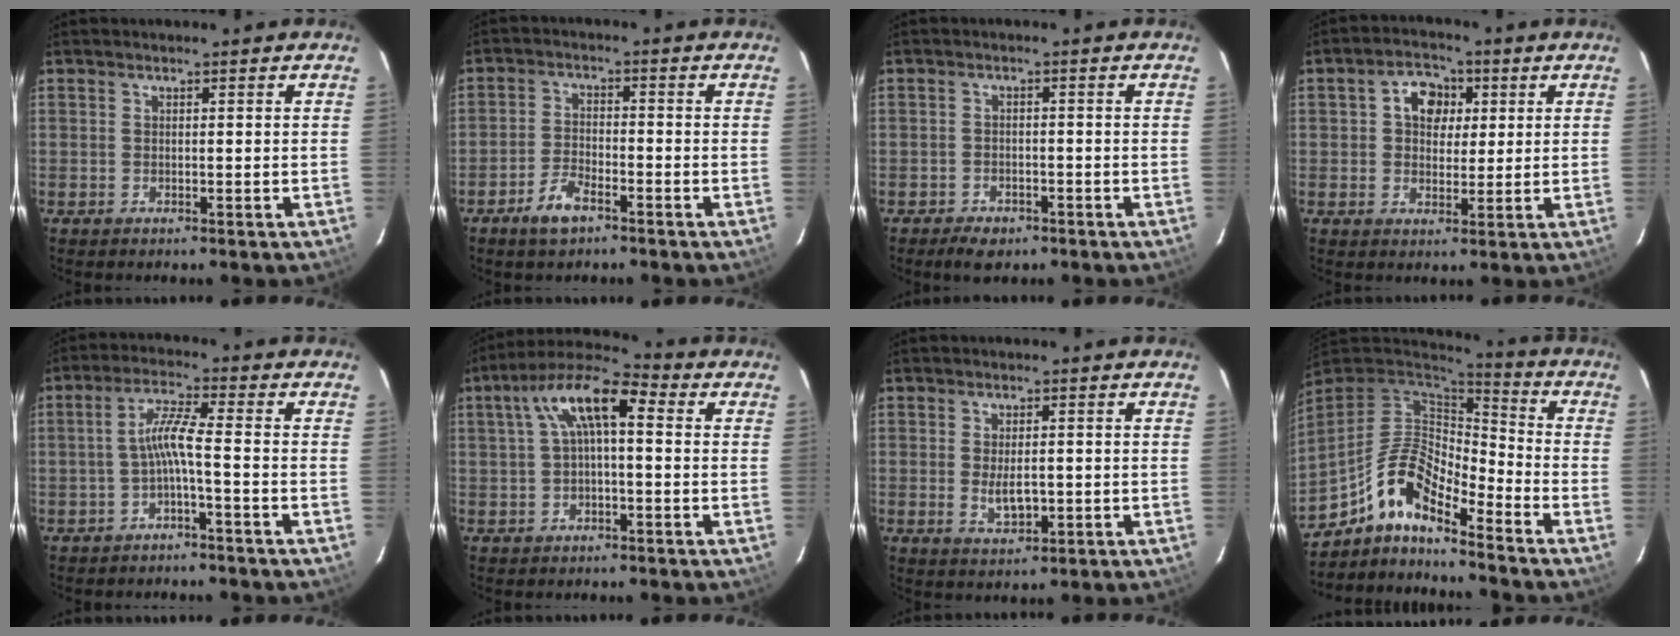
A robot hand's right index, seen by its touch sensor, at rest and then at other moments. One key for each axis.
{"total": 5.4, "fx": -3.7, "fy": 2.1, "fz": 3.3, "tx": -0.081, "ty": 0.001, "tz": -0.070}
{"total": 4.6, "fx": -3.3, "fy": 2.6, "fz": 1.8, "tx": -0.046, "ty": 0.002, "tz": -0.046}
{"total": 6.5, "fx": 1.7, "fy": 5.2, "fz": 3.5, "tx": -0.059, "ty": 0.020, "tz": 0.028}
{"total": 4.6, "fx": -2.0, "fy": -0.4, "fz": 4.2, "tx": -0.097, "ty": 0.011, "tz": -0.036}
{"total": 9.6, "fx": 1.6, "fy": 3.5, "fz": 8.8, "tx": -0.171, "ty": 0.034, "tz": 0.024}
{"total": 4.4, "fx": -0.5, "fy": 2.2, "fz": 3.8, "tx": -0.071, "ty": -0.008, "tz": -0.002}
{"total": 12.4, "fx": -8.5, "fy": 3.8, "fz": 8.1, "tx": -0.155, "ty": 0.010, "tz": -0.171}